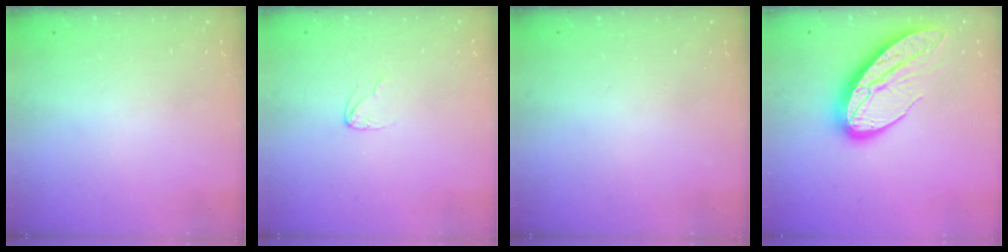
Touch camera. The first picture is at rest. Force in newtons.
{"total": 2.3, "press": 2.3, "slide": 0.1}
{"total": 0.0}
{"total": 13.7, "press": 13.7, "slide": 1.4}